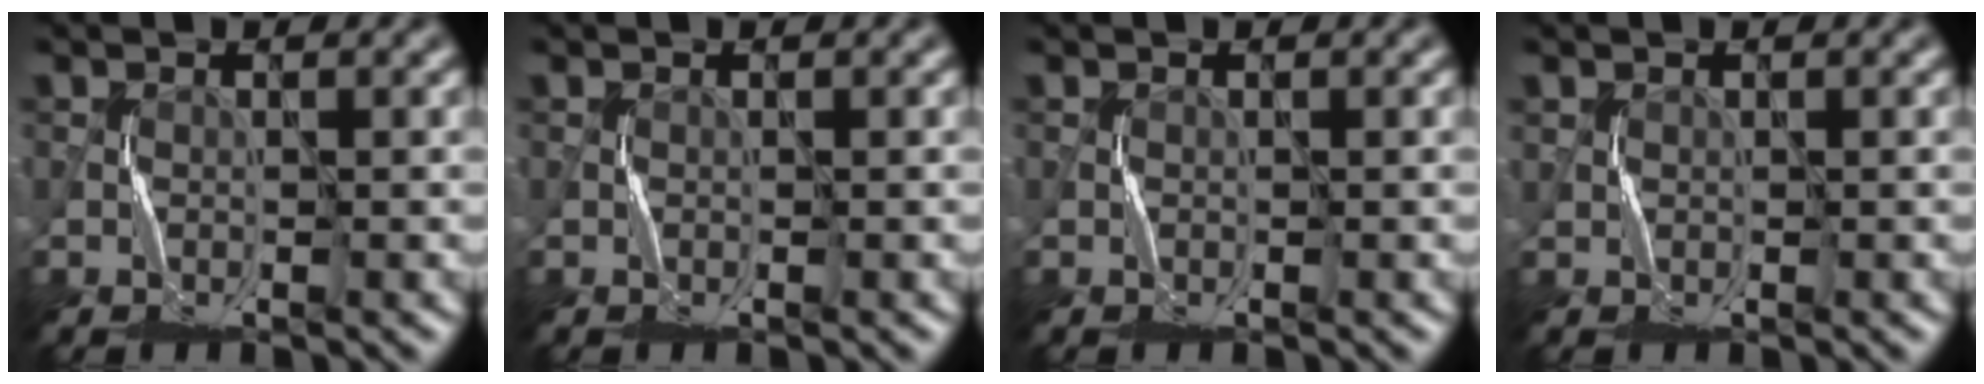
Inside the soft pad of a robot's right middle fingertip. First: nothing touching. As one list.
[{"total": 0.0}, {"total": 0.0}, {"total": 0.6, "force": [0.5, 0.3, -0.3], "torque": [0.006, -0.002, 0.009]}]